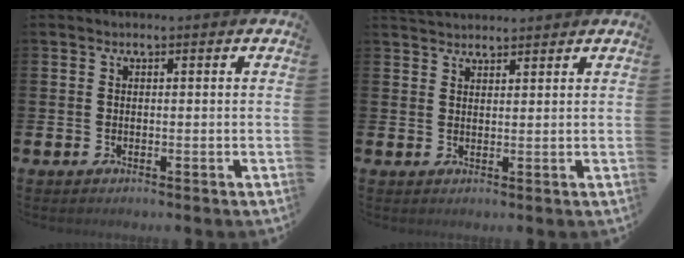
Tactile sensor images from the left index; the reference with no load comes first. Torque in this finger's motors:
{"motor_torque": [-0.02, -0.14, 0.04, 0.08]}